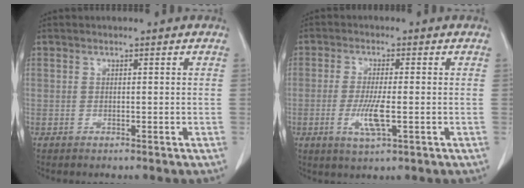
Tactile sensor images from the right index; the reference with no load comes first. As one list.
[{"total": 5.4, "force": [-1.4, 0.7, 5.2], "torque": [-0.109, -0.013, -0.023]}]